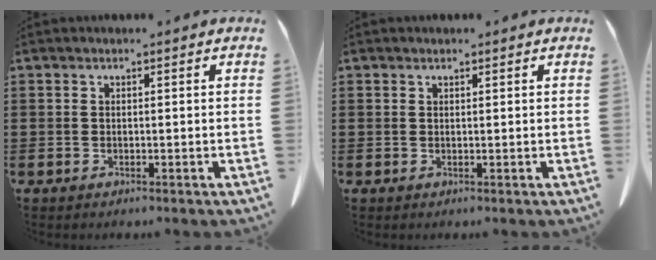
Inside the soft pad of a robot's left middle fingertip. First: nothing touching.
{"total": 0.5, "force": [0.4, 0.2, 0.2], "torque": [-0.005, -0.001, 0.010]}